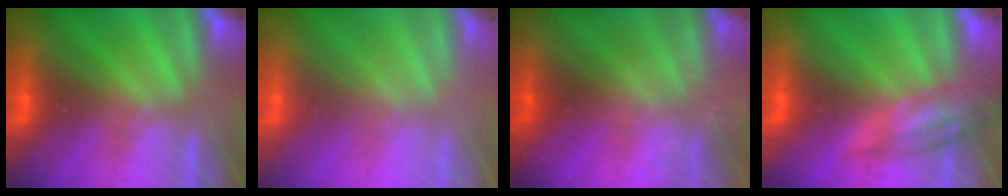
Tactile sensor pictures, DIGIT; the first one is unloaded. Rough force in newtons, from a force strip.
{"total": 6.1}
{"total": 1.3}
{"total": 2.5}